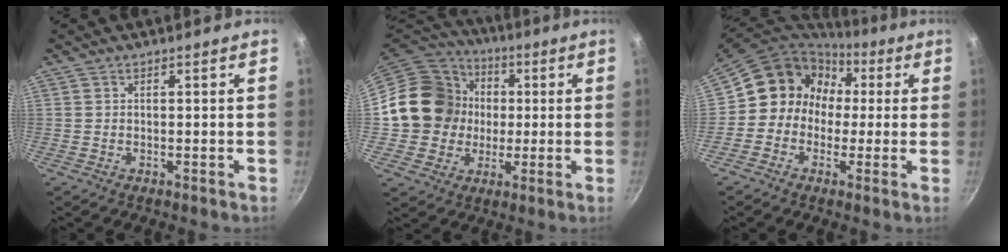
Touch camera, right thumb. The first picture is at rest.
{"total": 17.5, "force": [1.0, 15.8, 7.4], "torque": [-0.114, 0.030, 0.020]}
{"total": 11.9, "force": [1.3, 10.8, 4.7], "torque": [-0.042, 0.034, -0.001]}